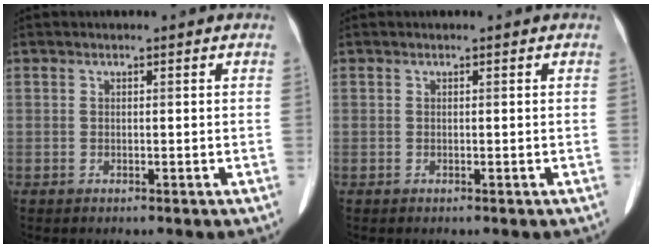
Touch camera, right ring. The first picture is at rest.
{"total": 0.0}